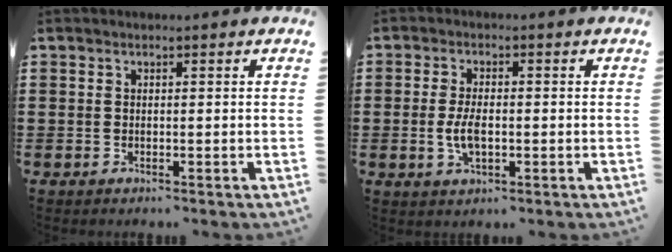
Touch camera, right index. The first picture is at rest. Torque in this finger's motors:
{"motor_torque": [2.14, 0.00, 0.15, 0.05]}